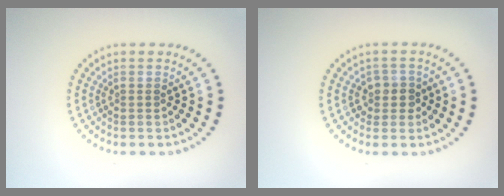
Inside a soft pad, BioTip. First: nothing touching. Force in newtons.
{"total": 1.8, "press": 1.7, "slide": 0.8}